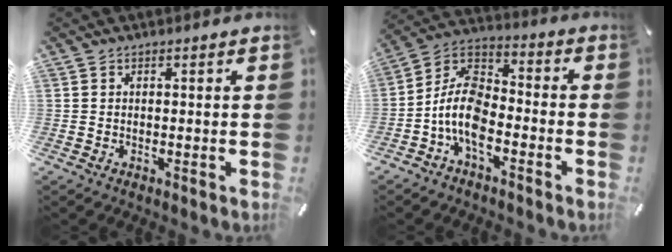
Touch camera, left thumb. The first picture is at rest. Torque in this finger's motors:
{"motor_torque": [-0.09, 1.00, 0.96, 0.48, 0.33]}